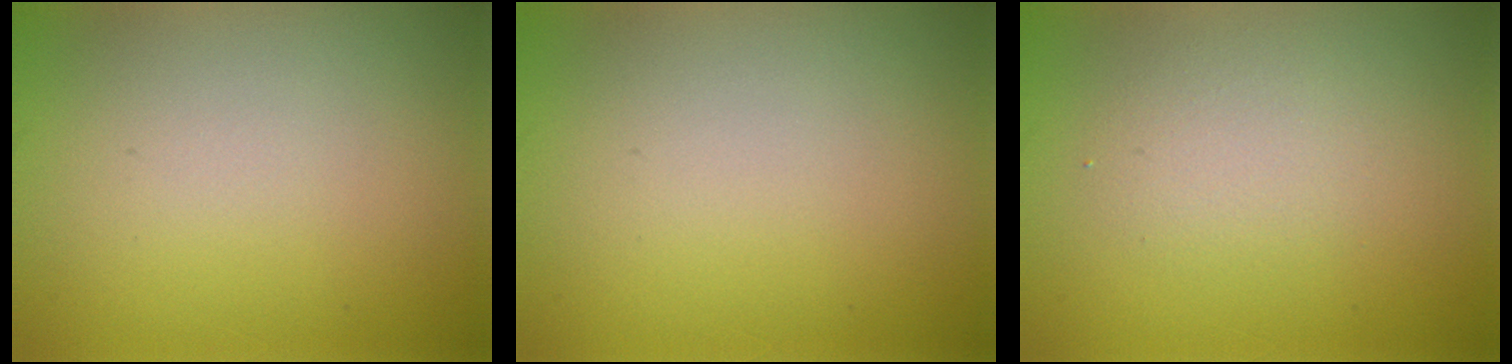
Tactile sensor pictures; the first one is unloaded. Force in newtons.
{"total": 0.0}
{"total": 2.1, "press": 2.1, "slide": 0.1}